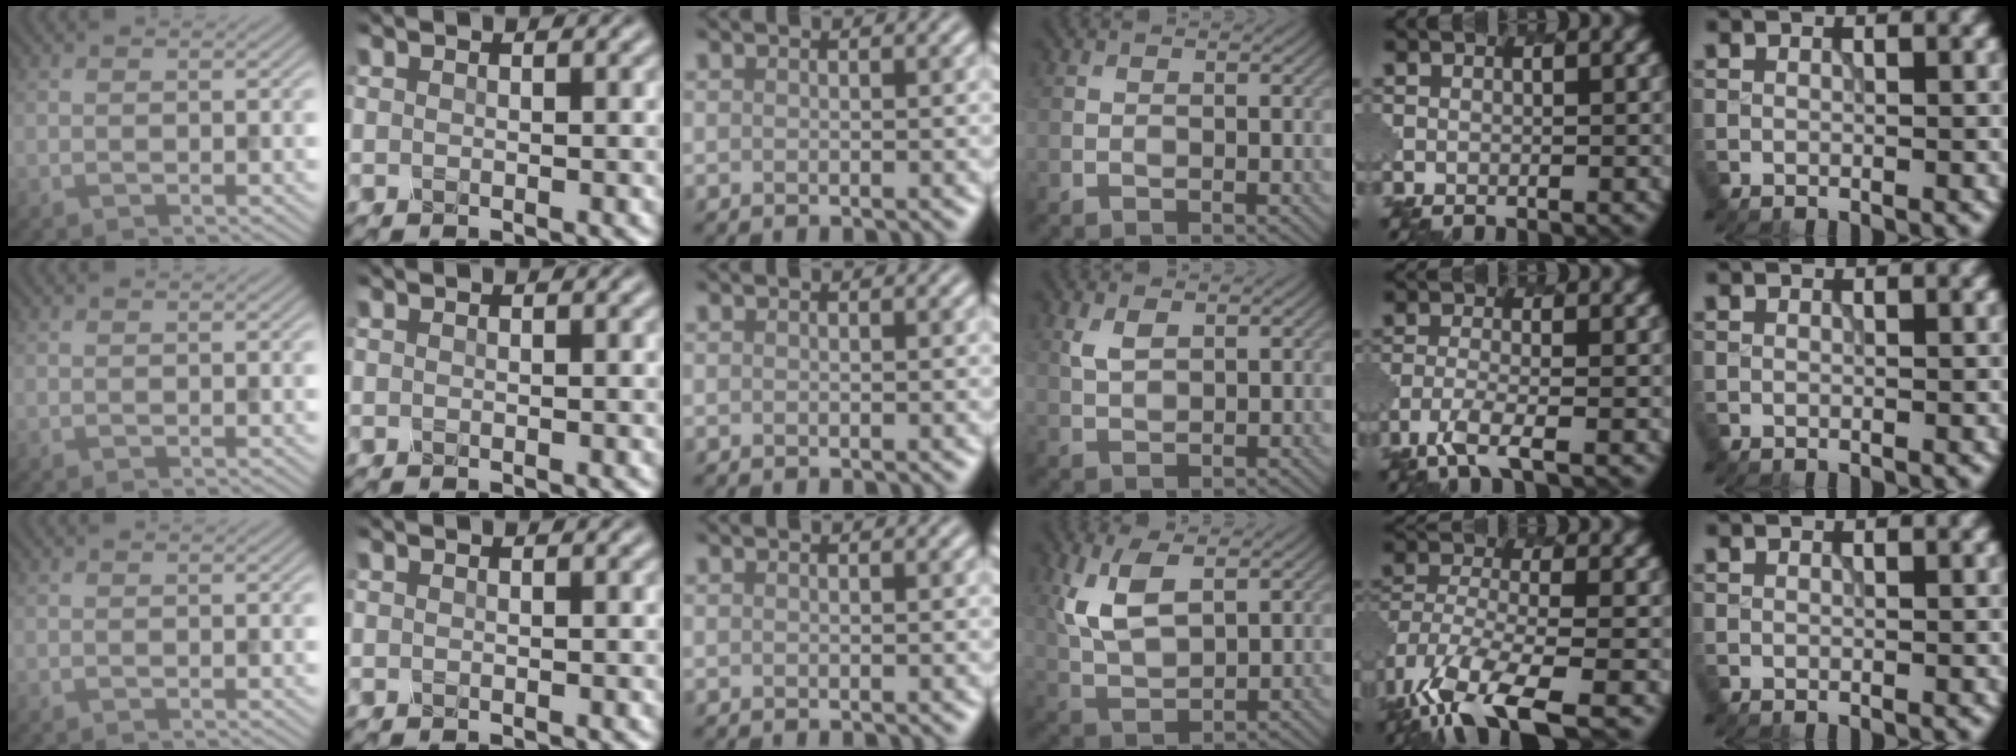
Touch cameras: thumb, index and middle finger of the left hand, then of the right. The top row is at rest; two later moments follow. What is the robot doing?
{"motion": "insert", "object": "pen bag"}